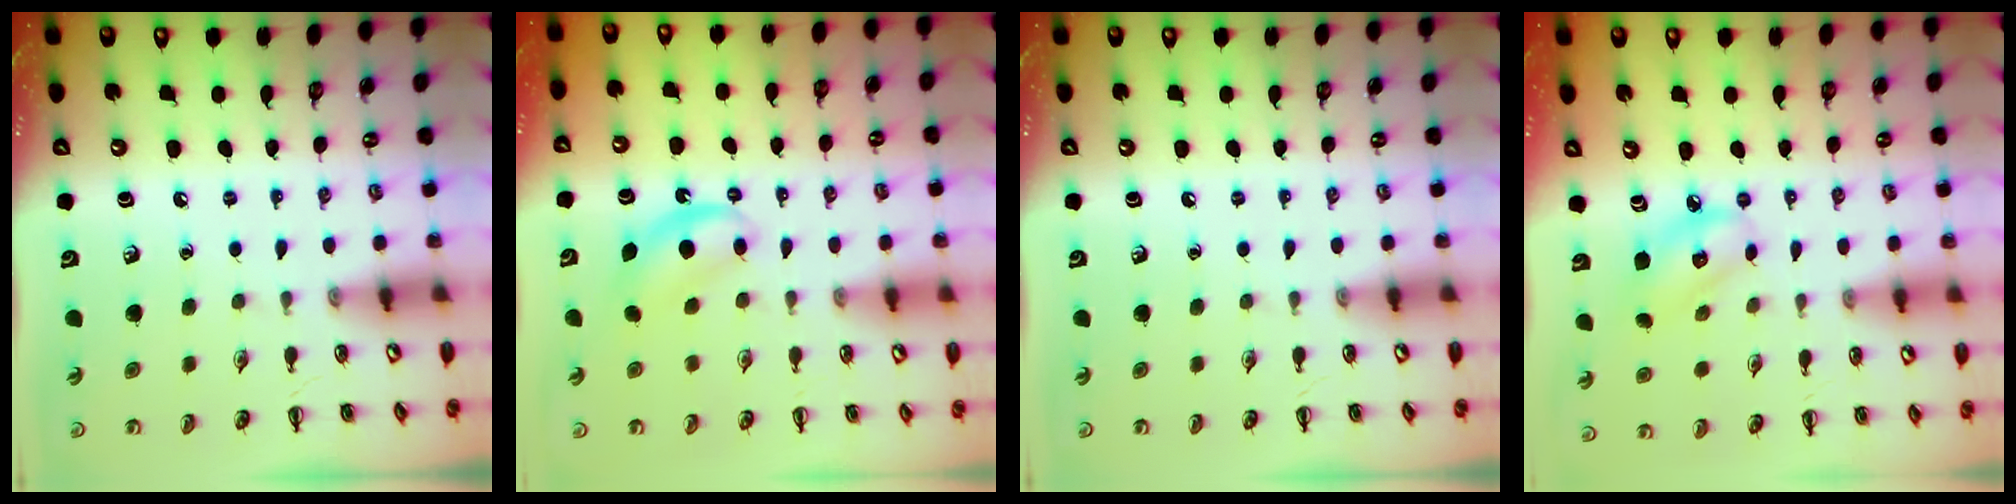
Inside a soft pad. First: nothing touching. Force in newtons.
{"total": 5.6, "press": 5.5, "slide": 1.3}
{"total": 0.0}
{"total": 6.3, "press": 6.1, "slide": 1.2}